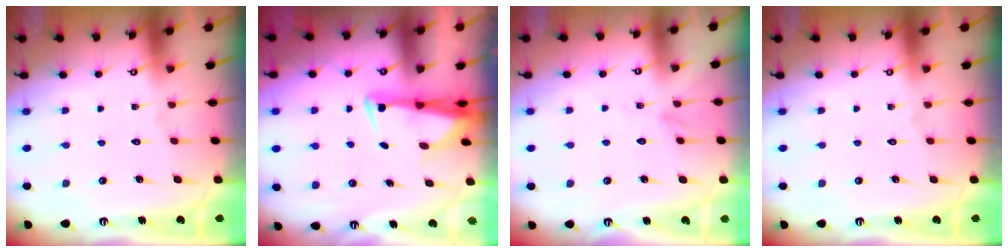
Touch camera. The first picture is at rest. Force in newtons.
{"total": 2.8, "press": 2.7, "slide": 0.9}
{"total": 2.8, "press": 2.8, "slide": 0.3}
{"total": 0.0}